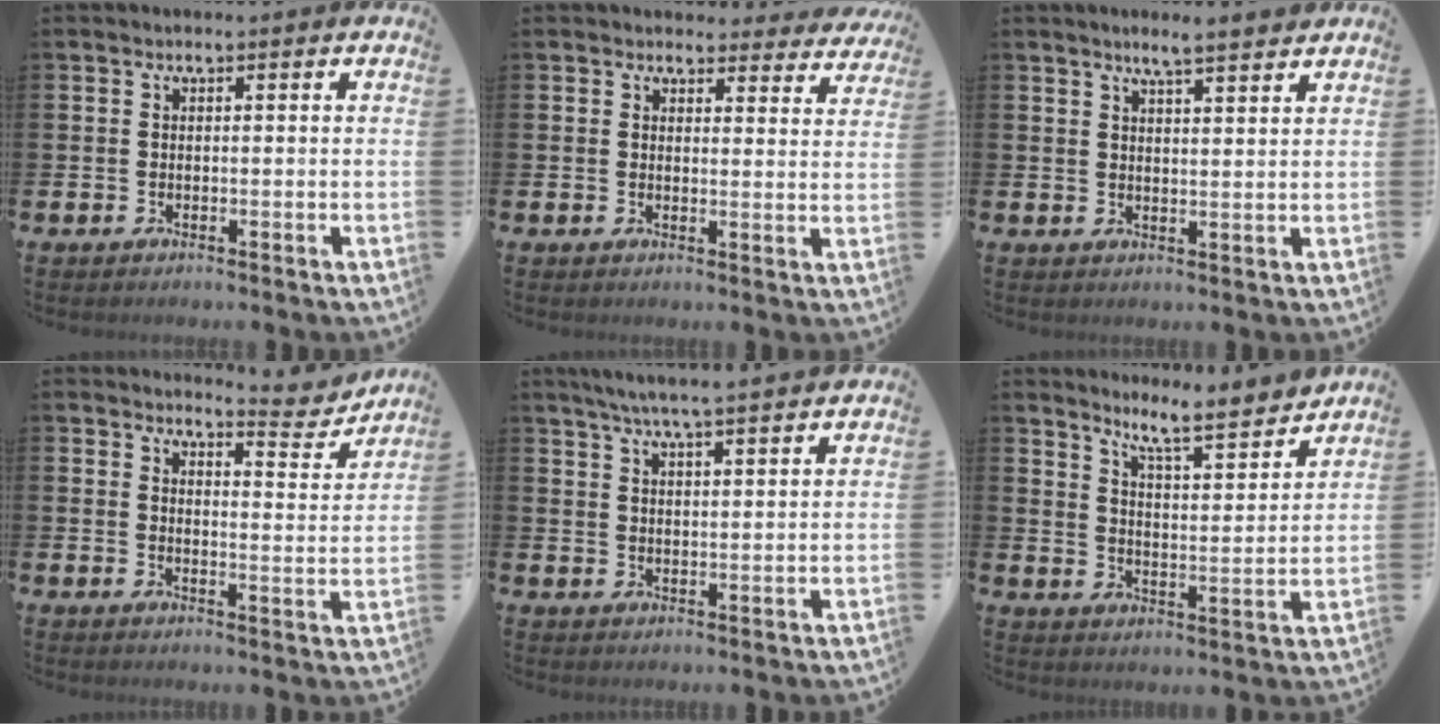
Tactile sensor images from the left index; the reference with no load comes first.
{"total": 3.2, "force": [3.0, 1.1, 0.0], "torque": [0.007, -0.022, 0.050]}
{"total": 4.2, "force": [3.9, 0.0, 1.5], "torque": [-0.028, -0.017, 0.066]}
{"total": 4.7, "force": [4.6, 0.6, 1.0], "torque": [-0.009, -0.035, 0.073]}
{"total": 5.5, "force": [5.3, -0.2, 1.7], "torque": [-0.046, -0.020, 0.093]}
{"total": 7.5, "force": [7.1, 0.5, 2.5], "torque": [-0.063, -0.055, 0.121]}